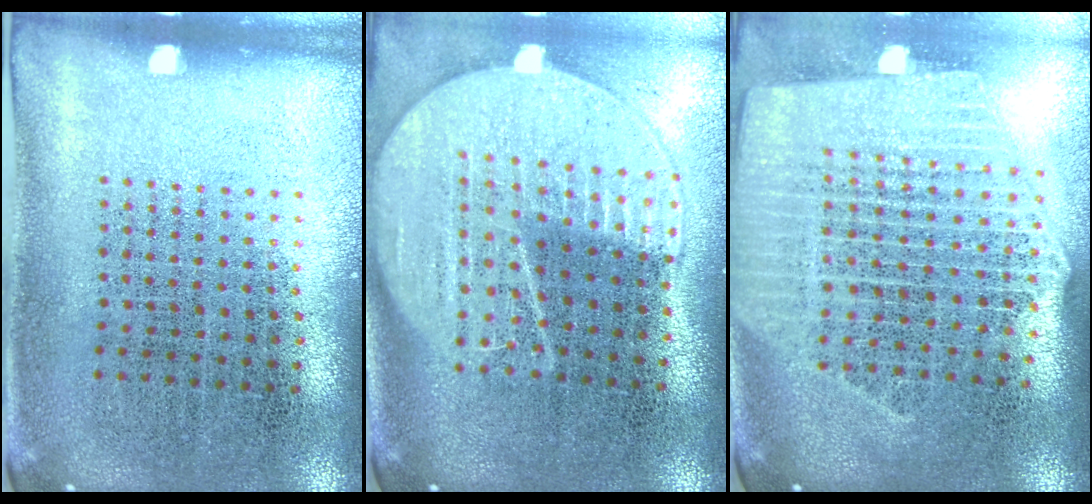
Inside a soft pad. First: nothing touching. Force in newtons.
{"total": 2.0, "press": 1.8, "slide": 0.9}
{"total": 2.5, "press": 2.2, "slide": 1.2}